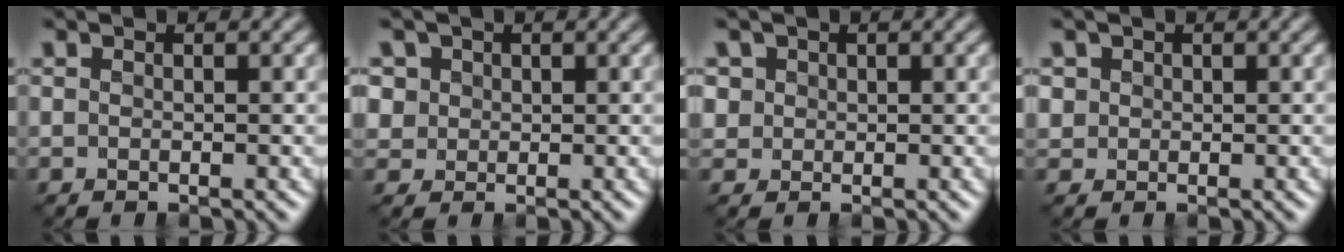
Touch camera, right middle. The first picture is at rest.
{"total": 3.4, "force": [1.6, 2.8, 1.1], "torque": [-0.033, 0.009, 0.033]}
{"total": 2.0, "force": [0.9, 1.8, 0.5], "torque": [-0.016, 0.002, 0.030]}
{"total": 1.0, "force": [0.3, 1.0, 0.1], "torque": [0.003, -0.004, 0.007]}